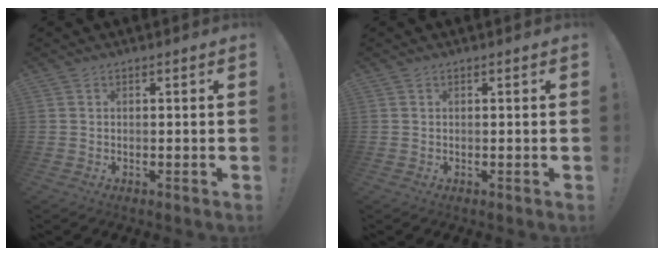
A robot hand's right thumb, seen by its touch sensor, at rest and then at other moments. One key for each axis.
{"total": 0.0}